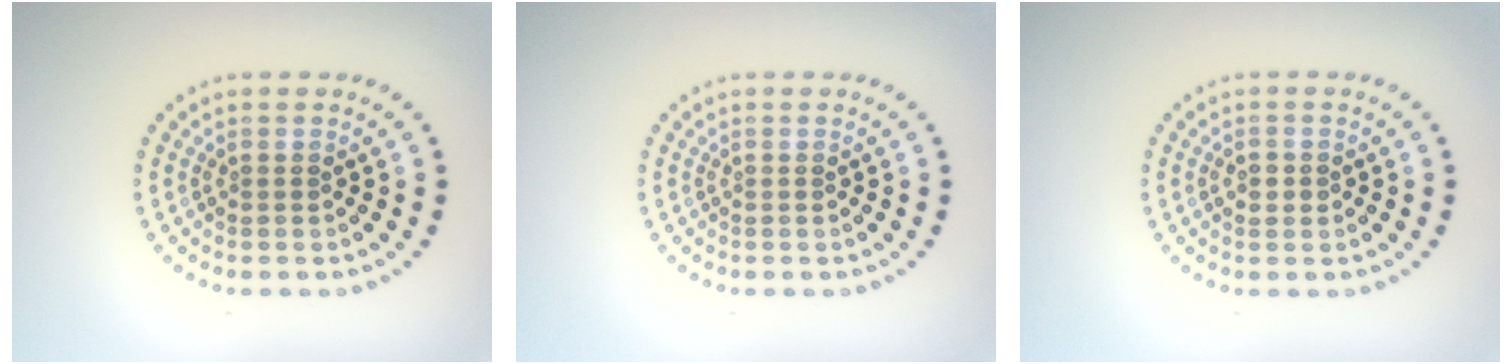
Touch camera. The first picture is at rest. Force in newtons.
{"total": 0.0}
{"total": 0.8, "press": 0.8, "slide": 0.1}